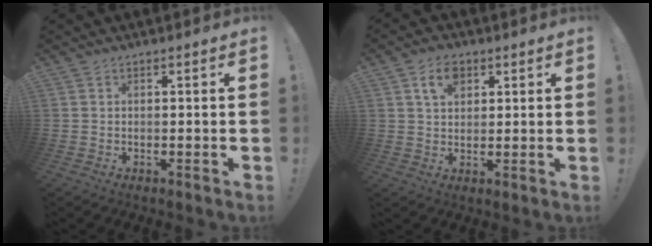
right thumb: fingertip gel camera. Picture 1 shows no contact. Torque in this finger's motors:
{"motor_torque": [0.67, 0.79, 0.20, -0.14, 0.04]}